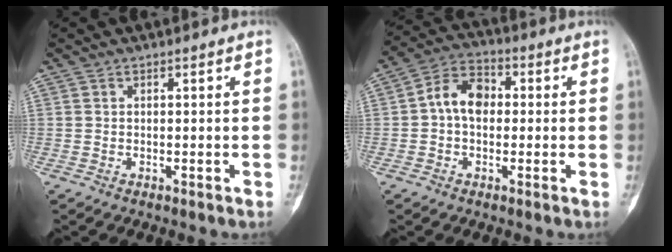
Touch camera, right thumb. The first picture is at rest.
{"total": 8.0, "force": [0.2, 5.7, 5.6], "torque": [-0.085, 0.025, -0.007]}